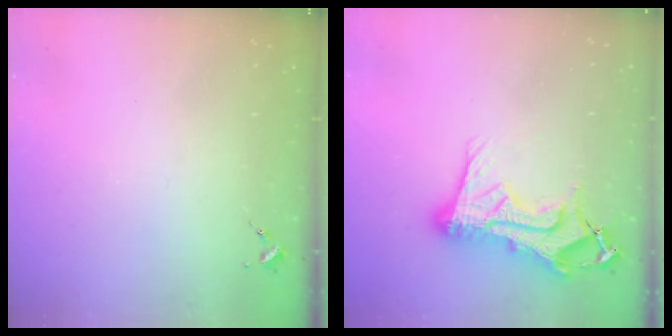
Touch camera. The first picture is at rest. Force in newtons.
{"total": 19.3, "press": 19.2, "slide": 1.9}